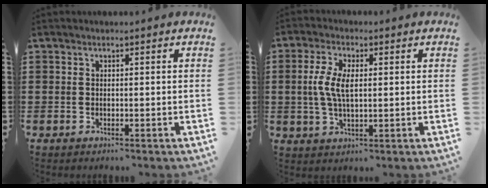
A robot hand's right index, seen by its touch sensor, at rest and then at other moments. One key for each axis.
{"total": 5.8, "fx": 0.3, "fy": 2.4, "fz": 5.3, "tx": -0.117, "ty": 0.002, "tz": -0.002}